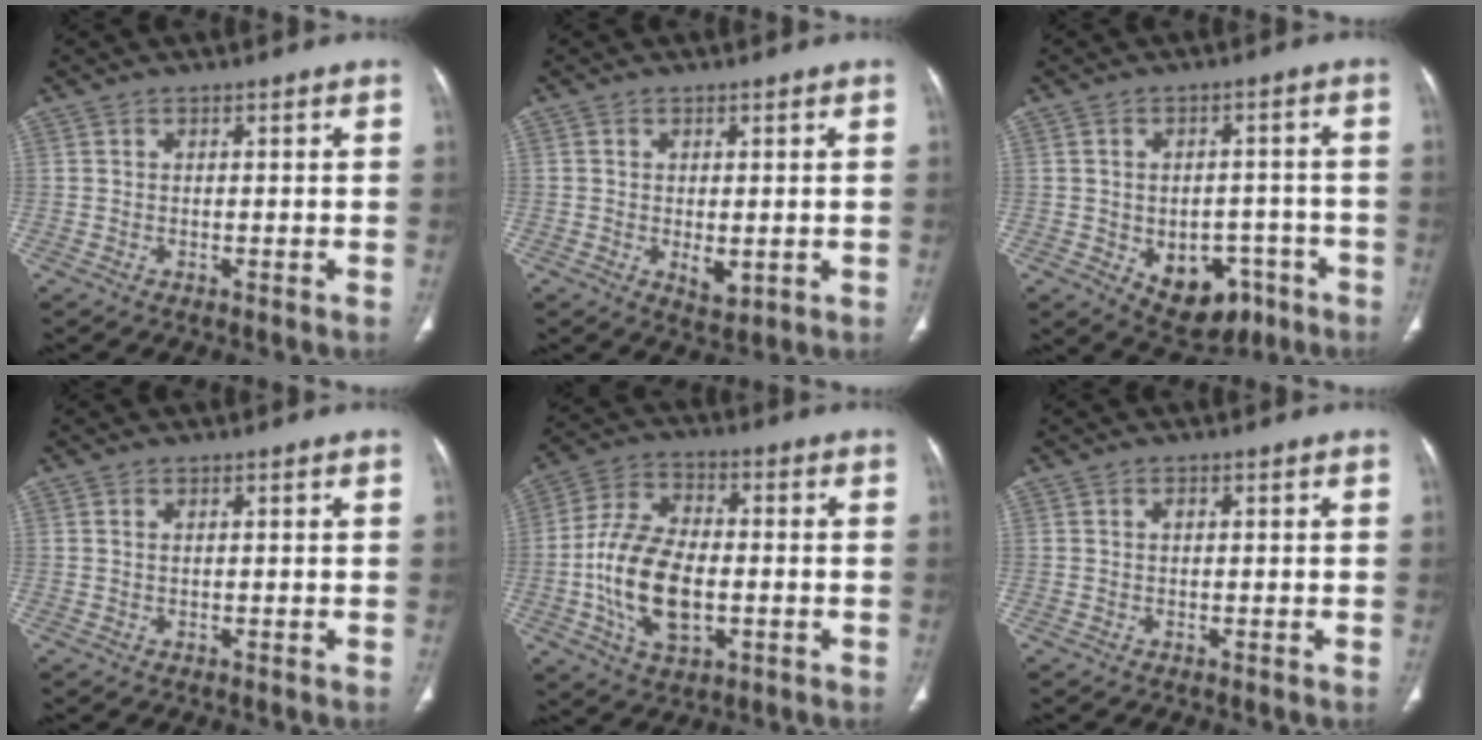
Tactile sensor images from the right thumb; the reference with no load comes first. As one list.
[{"total": 3.7, "force": [-0.6, 2.1, 3.0], "torque": [-0.038, -0.009, 0.000]}, {"total": 12.1, "force": [-5.2, 8.5, 6.9], "torque": [-0.064, 0.035, -0.056]}, {"total": 0.5, "force": [0.2, 0.2, 0.4], "torque": [-0.009, 0.002, 0.003]}, {"total": 15.6, "force": [-2.6, 9.0, 12.5], "torque": [-0.230, 0.015, -0.043]}, {"total": 0.7, "force": [0.2, 0.4, 0.5], "torque": [-0.007, 0.001, 0.001]}]